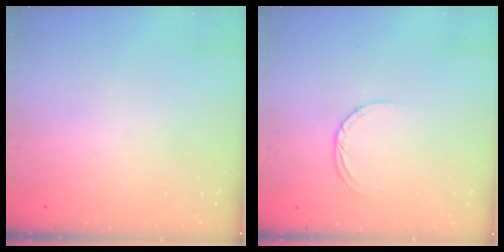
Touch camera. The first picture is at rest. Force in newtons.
{"total": 3.2, "press": 3.2, "slide": 0.3}